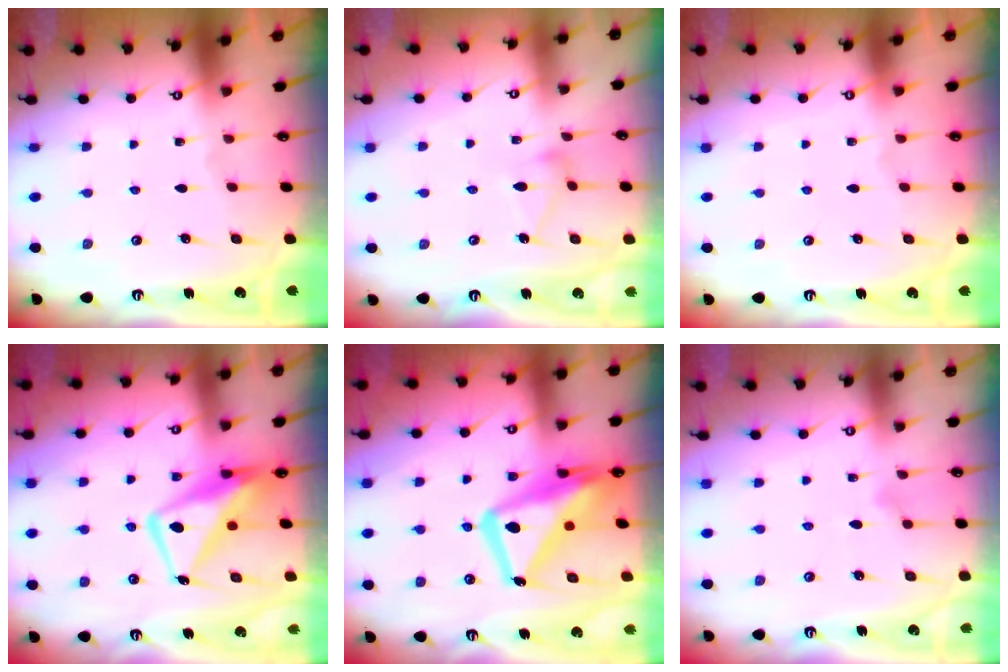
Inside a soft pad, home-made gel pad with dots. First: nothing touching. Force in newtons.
{"total": 8.1, "press": 8.1, "slide": 0.4}
{"total": 3.9, "press": 3.9, "slide": 0.1}
{"total": 12.8, "press": 12.6, "slide": 1.8}
{"total": 18.8, "press": 18.7, "slide": 2.0}
{"total": 6.8, "press": 6.5, "slide": 1.8}